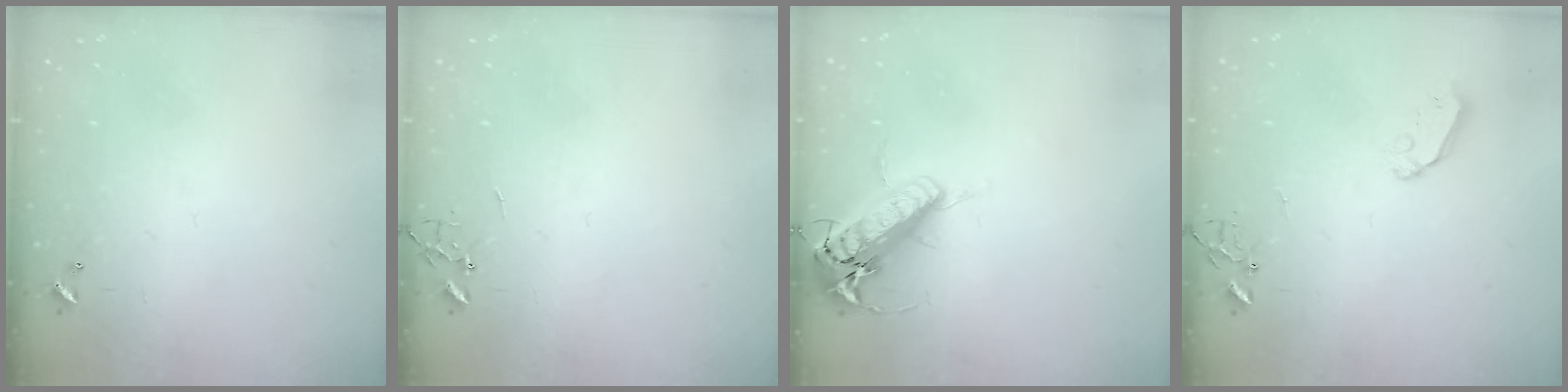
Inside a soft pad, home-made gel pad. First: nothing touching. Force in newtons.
{"total": 0.0}
{"total": 18.2, "press": 17.8, "slide": 3.8}
{"total": 6.1, "press": 6.0, "slide": 0.4}